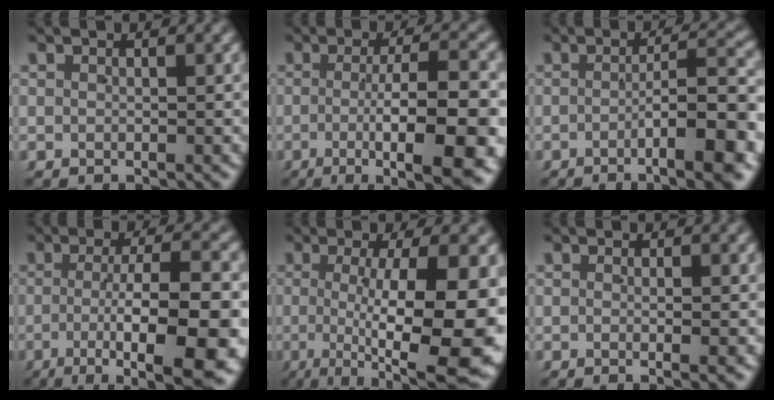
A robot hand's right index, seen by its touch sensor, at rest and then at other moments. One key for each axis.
{"total": 10.5, "fx": -4.0, "fy": 2.0, "fz": 9.5, "tx": -0.130, "ty": -0.007, "tz": -0.056}
{"total": 7.6, "fx": -3.5, "fy": 1.1, "fz": 6.6, "tx": -0.082, "ty": 0.006, "tz": -0.055}
{"total": 11.0, "fx": -4.7, "fy": 2.5, "fz": 9.6, "tx": -0.135, "ty": -0.017, "tz": -0.061}
{"total": 12.0, "fx": -1.2, "fy": 3.2, "fz": 11.5, "tx": -0.158, "ty": -0.006, "tz": -0.007}
{"total": 1.1, "fx": 0.0, "fy": -0.5, "fz": 1.0, "tx": -0.012, "ty": 0.000, "tz": -0.003}